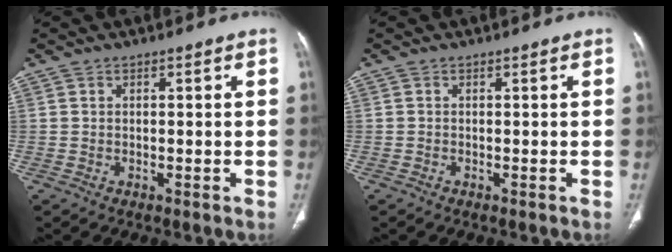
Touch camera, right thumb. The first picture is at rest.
{"total": 0.0}